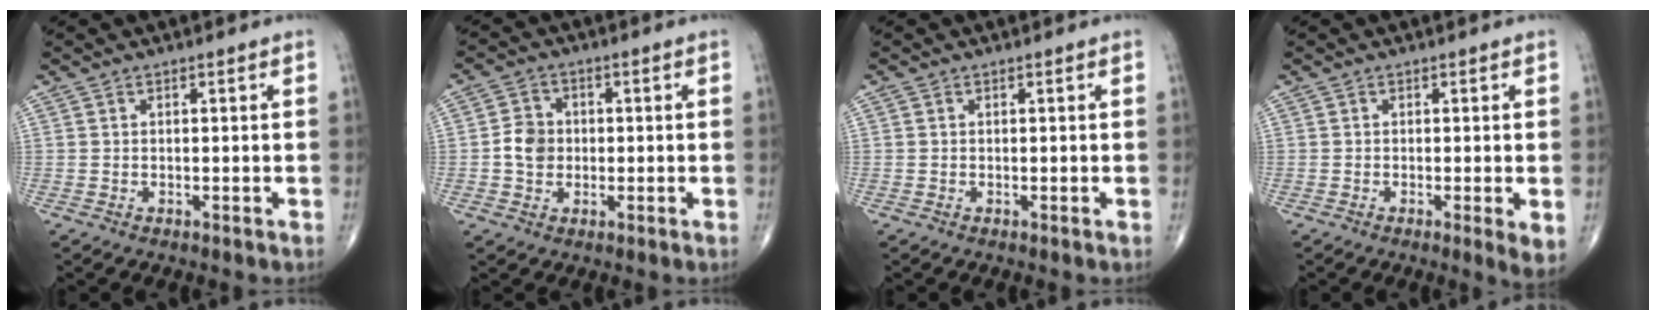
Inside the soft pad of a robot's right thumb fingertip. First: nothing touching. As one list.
[{"total": 5.0, "force": [-0.3, 4.3, 2.5], "torque": [-0.032, 0.007, -0.012]}, {"total": 0.0}, {"total": 3.2, "force": [-0.6, 0.4, 3.2], "torque": [-0.053, -0.012, -0.014]}]